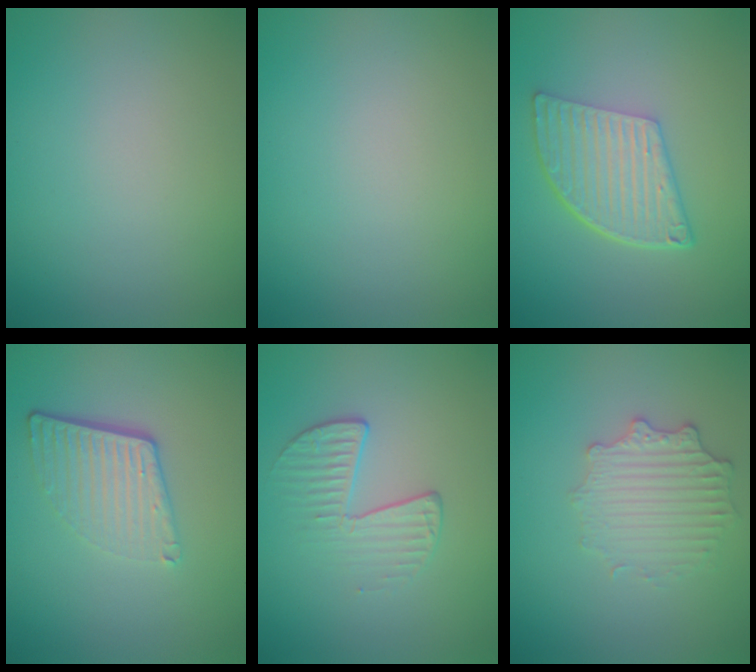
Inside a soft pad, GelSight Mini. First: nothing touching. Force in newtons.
{"total": 0.0}
{"total": 6.1, "press": 4.1, "slide": 4.5}
{"total": 4.3, "press": 2.8, "slide": 3.3}
{"total": 2.2, "press": 1.3, "slide": 1.8}
{"total": 2.6, "press": 2.5, "slide": 0.9}